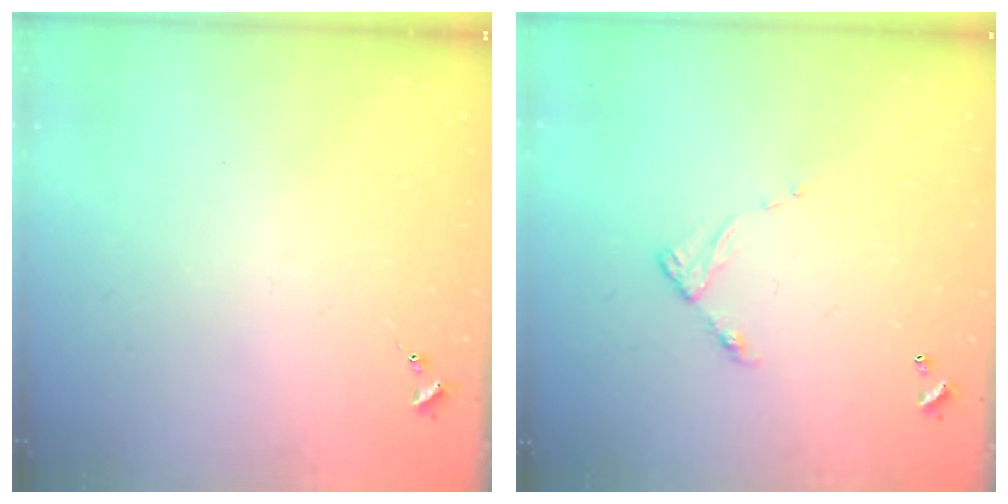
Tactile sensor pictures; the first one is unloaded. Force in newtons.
{"total": 6.1, "press": 6.1, "slide": 0.5}